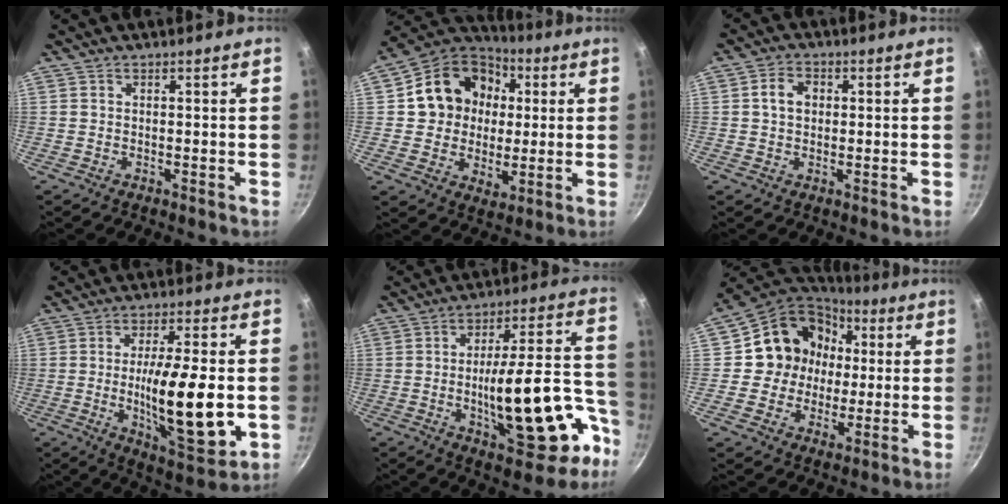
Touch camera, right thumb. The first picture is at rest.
{"total": 17.8, "force": [3.3, 14.9, 9.1], "torque": [-0.126, 0.013, 0.049]}
{"total": 4.4, "force": [0.6, 3.4, 2.7], "torque": [-0.032, 0.010, 0.004]}
{"total": 18.2, "force": [-2.1, 5.2, 17.3], "torque": [-0.276, -0.008, -0.027]}
{"total": 22.3, "force": [-7.3, 8.5, 19.3], "torque": [-0.248, 0.051, -0.094]}
{"total": 16.3, "force": [2.0, 14.4, 7.2], "torque": [-0.098, 0.021, 0.023]}